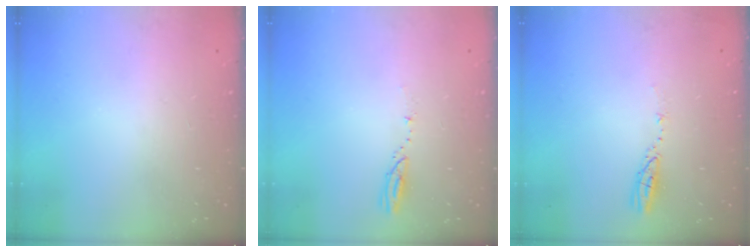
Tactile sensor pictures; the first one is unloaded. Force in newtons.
{"total": 3.1, "press": 3.0, "slide": 0.3}
{"total": 3.5, "press": 3.5, "slide": 0.1}